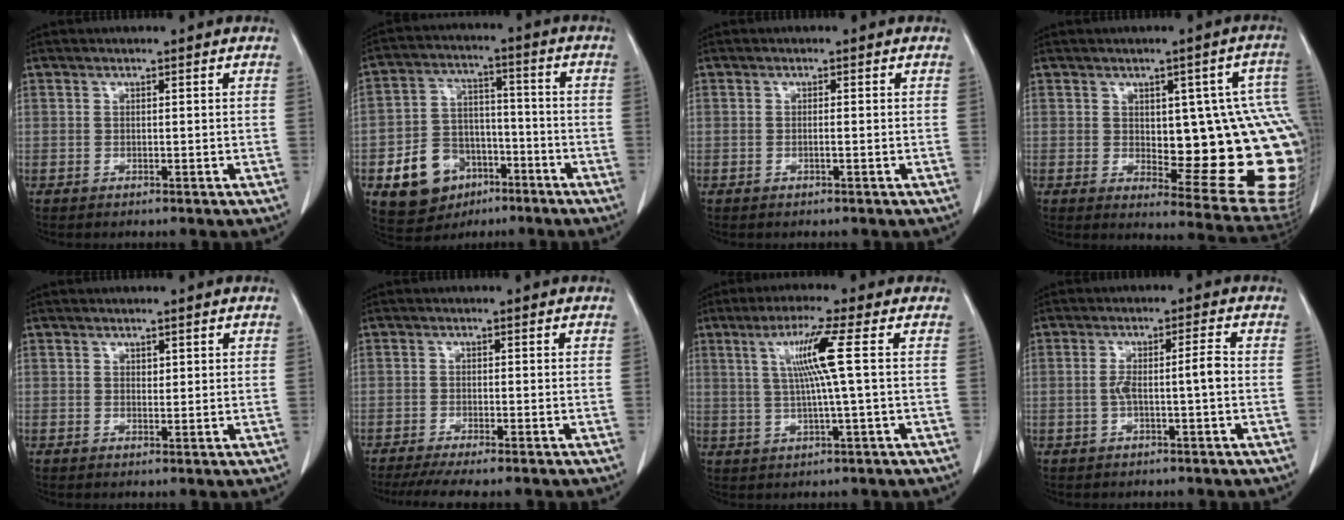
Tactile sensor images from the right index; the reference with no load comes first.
{"total": 11.4, "force": [-5.3, 8.6, 5.2], "torque": [-0.106, 0.021, -0.078]}
{"total": 0.7, "force": [-0.2, -0.1, 0.6], "torque": [-0.012, 0.000, -0.003]}
{"total": 19.6, "force": [-0.5, 6.2, 18.6], "torque": [-0.145, 0.017, 0.014]}
{"total": 1.0, "force": [0.6, 0.5, 0.6], "torque": [-0.004, -0.002, 0.009]}
{"total": 7.2, "force": [-6.0, 0.3, 4.0], "torque": [-0.054, -0.012, -0.092]}
{"total": 7.3, "force": [1.6, -1.5, 7.0], "torque": [-0.132, 0.007, 0.037]}
{"total": 4.3, "force": [-0.7, 0.1, 4.2], "torque": [-0.080, 0.014, -0.007]}